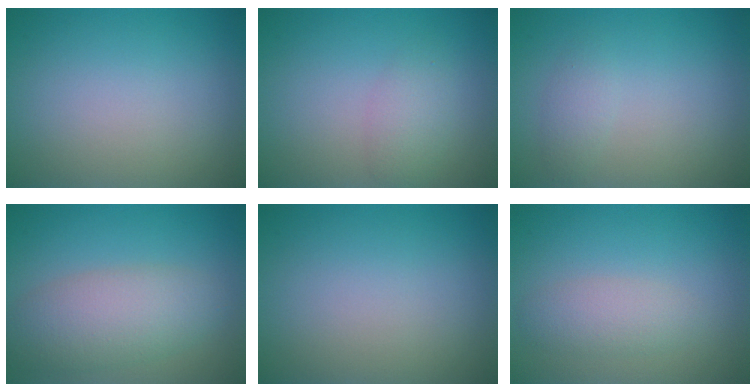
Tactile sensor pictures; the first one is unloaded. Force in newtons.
{"total": 2.1, "press": 2.1, "slide": 0.0}
{"total": 1.2, "press": 1.2, "slide": 0.0}
{"total": 5.2, "press": 5.2, "slide": 0.3}
{"total": 0.0}
{"total": 2.3, "press": 2.3, "slide": 0.1}